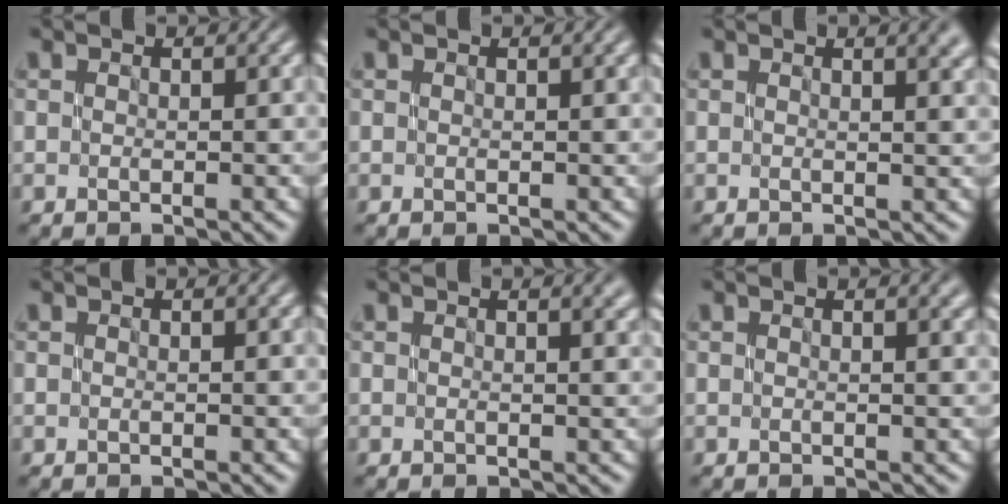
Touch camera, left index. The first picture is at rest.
{"total": 0.5, "force": [0.0, 0.1, 0.5], "torque": [-0.007, 0.000, 0.000]}
{"total": 2.7, "force": [0.8, 1.2, 2.3], "torque": [-0.011, 0.010, 0.003]}
{"total": 0.0}
{"total": 1.7, "force": [0.5, 0.7, 1.4], "torque": [-0.010, 0.006, 0.001]}
{"total": 1.2, "force": [0.3, 0.5, 1.1], "torque": [-0.009, 0.002, 0.000]}